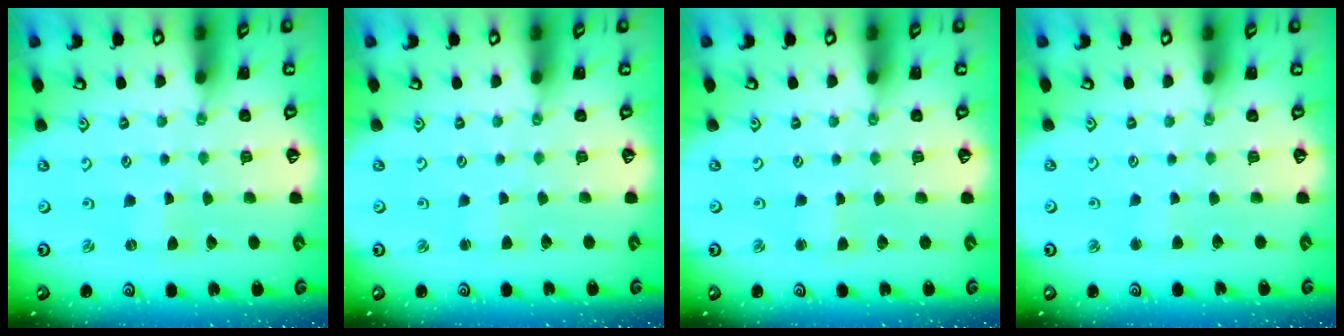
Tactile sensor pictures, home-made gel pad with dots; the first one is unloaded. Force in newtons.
{"total": 2.2, "press": 2.2, "slide": 0.3}
{"total": 1.8, "press": 1.7, "slide": 0.3}
{"total": 1.9, "press": 1.9, "slide": 0.3}